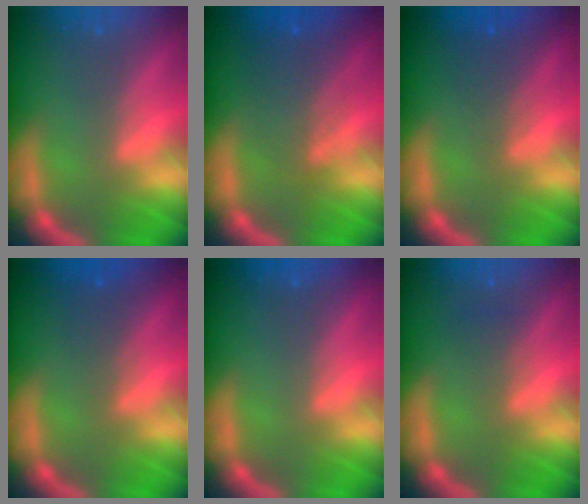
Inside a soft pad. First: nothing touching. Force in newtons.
{"total": 4.5}
{"total": 2.5}
{"total": 2.0}
{"total": 0.0}
{"total": 1.5}